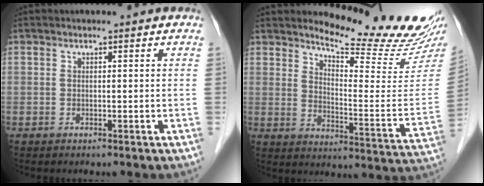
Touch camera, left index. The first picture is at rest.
{"total": 17.0, "force": [16.0, 0.4, 5.7], "torque": [-0.089, -0.104, 0.201]}